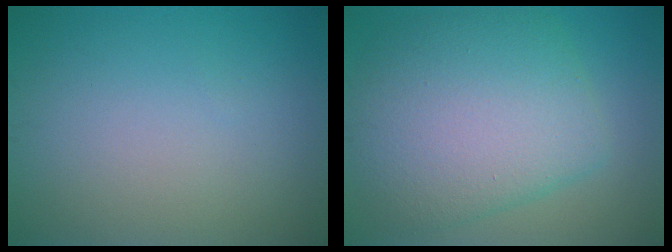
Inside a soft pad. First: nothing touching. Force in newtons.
{"total": 9.0, "press": 9.0, "slide": 0.1}